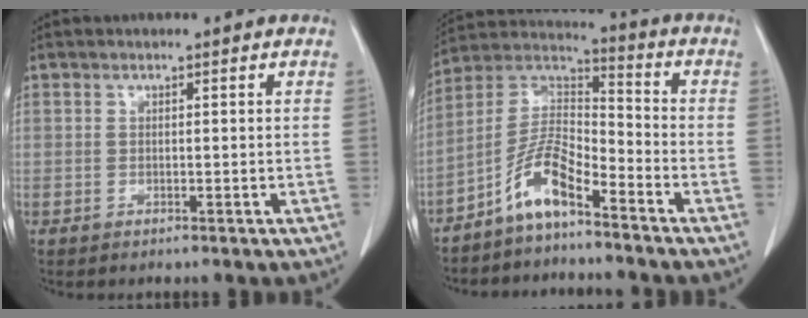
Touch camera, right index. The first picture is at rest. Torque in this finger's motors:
{"motor_torque": [1.32, -0.81, 0.29, 0.16]}